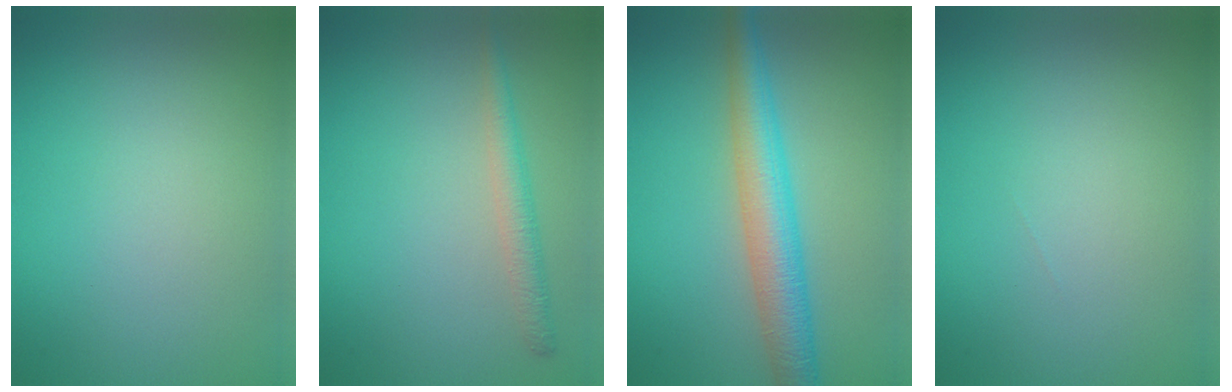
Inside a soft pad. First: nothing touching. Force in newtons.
{"total": 2.1, "press": 2.1, "slide": 0.1}
{"total": 5.4, "press": 5.4, "slide": 0.2}
{"total": 0.0}